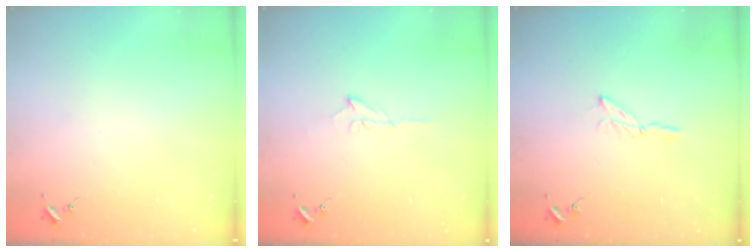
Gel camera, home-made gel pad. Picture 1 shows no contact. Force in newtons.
{"total": 6.5, "press": 6.5, "slide": 0.8}
{"total": 5.3, "press": 5.2, "slide": 0.6}